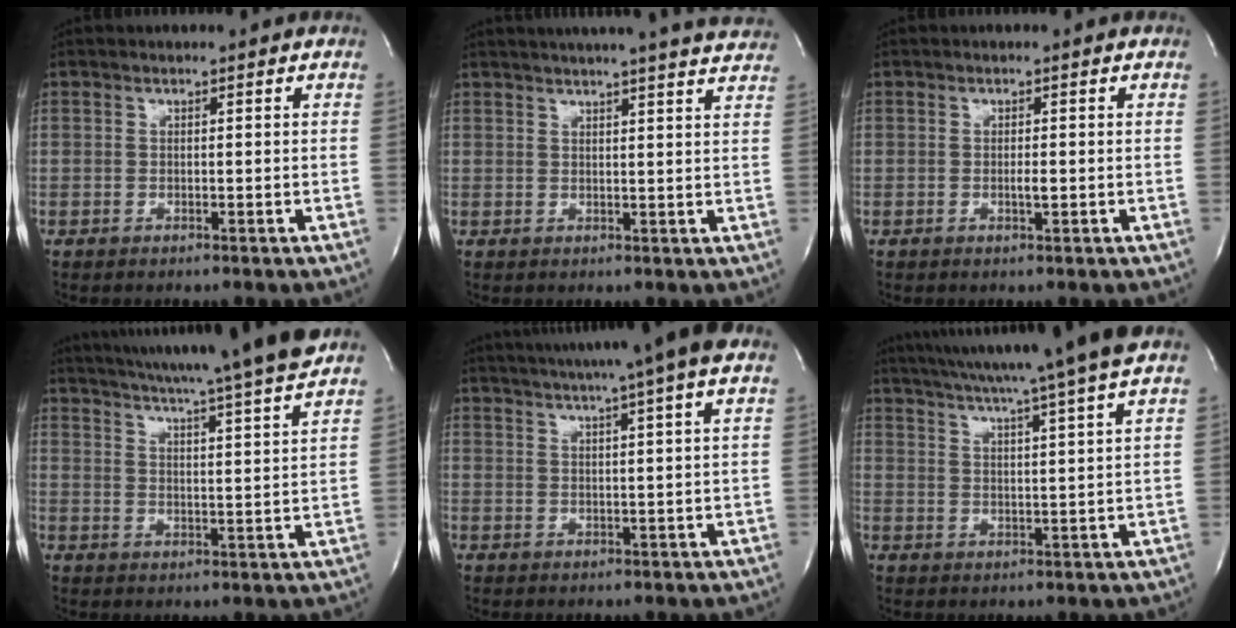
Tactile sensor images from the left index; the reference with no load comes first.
{"total": 19.1, "force": [17.3, 0.2, 8.1], "torque": [-0.130, -0.006, 0.209]}
{"total": 1.1, "force": [-0.3, 0.2, 1.0], "torque": [-0.019, -0.002, -0.005]}
{"total": 19.7, "force": [17.4, -1.6, 9.2], "torque": [-0.159, -0.035, 0.239]}
{"total": 14.9, "force": [11.5, -1.0, 9.5], "torque": [-0.161, 0.014, 0.148]}
{"total": 17.2, "force": [14.3, -2.0, 9.4], "torque": [-0.165, -0.014, 0.199]}